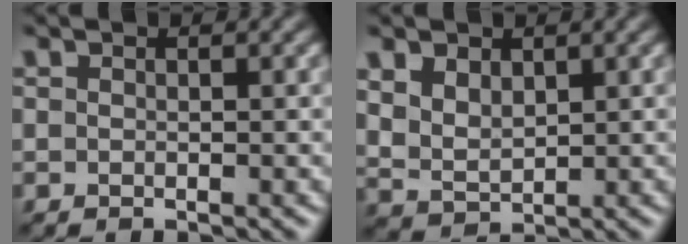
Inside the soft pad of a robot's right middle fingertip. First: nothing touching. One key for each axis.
{"total": 3.3, "fx": 1.7, "fy": 2.3, "fz": 1.7, "tx": -0.044, "ty": -0.001, "tz": 0.034}